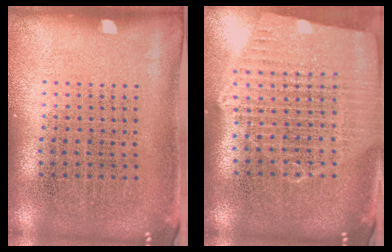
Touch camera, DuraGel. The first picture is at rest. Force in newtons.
{"total": 1.8, "press": 1.7, "slide": 0.6}